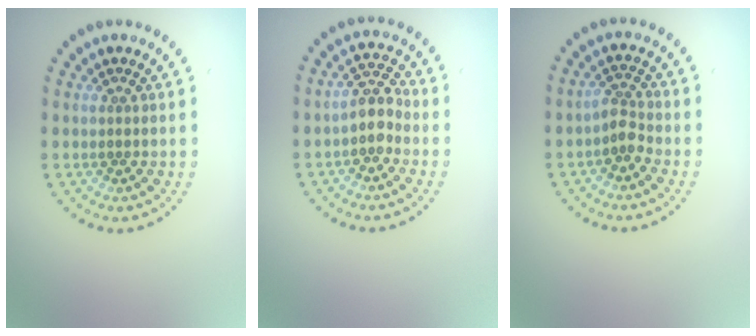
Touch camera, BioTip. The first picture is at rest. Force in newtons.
{"total": 2.4, "press": 2.1, "slide": 1.2}
{"total": 1.9, "press": 1.4, "slide": 1.4}